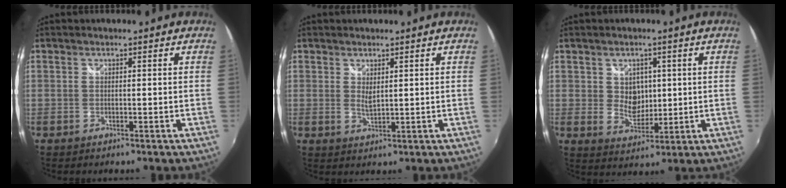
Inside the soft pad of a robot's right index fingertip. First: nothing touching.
{"total": 2.2, "force": [0.9, 0.9, 1.8], "torque": [-0.031, -0.005, 0.015]}
{"total": 5.4, "force": [1.1, 4.3, 3.1], "torque": [-0.048, -0.002, 0.025]}